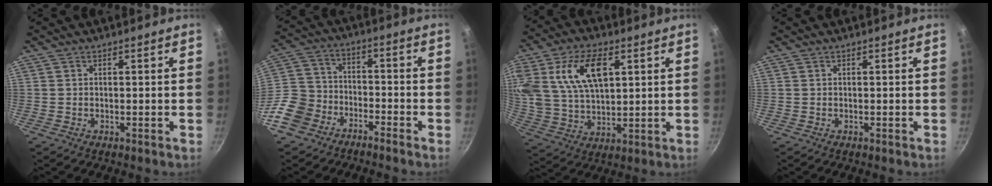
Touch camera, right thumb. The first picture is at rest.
{"total": 11.4, "force": [-7.5, 7.4, 4.4], "torque": [-0.072, 0.073, -0.157]}
{"total": 17.7, "force": [5.9, 10.3, 13.2], "torque": [-0.246, -0.006, 0.115]}
{"total": 0.0}